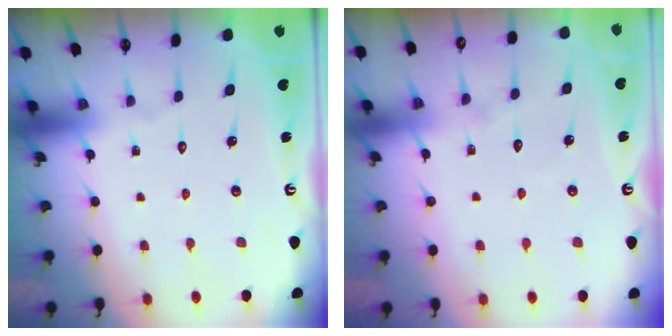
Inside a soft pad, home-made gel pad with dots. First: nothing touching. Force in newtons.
{"total": 4.7, "press": 4.6, "slide": 0.5}